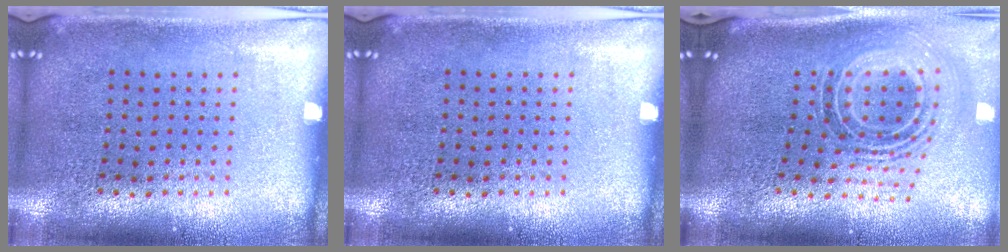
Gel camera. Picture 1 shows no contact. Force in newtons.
{"total": 0.0}
{"total": 1.7, "press": 1.3, "slide": 1.1}